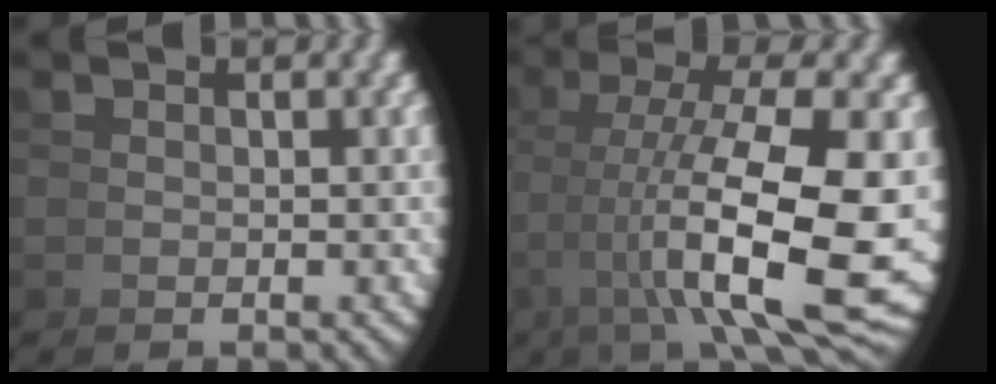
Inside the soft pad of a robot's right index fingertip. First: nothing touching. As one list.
[{"total": 11.8, "force": [-0.9, 4.7, 10.8], "torque": [-0.164, -0.029, 0.011]}]